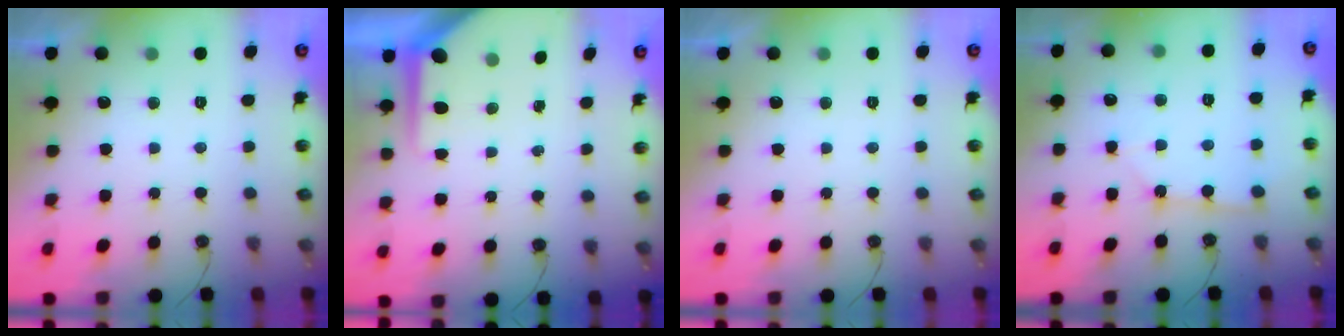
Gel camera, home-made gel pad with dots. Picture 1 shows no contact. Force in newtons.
{"total": 8.1, "press": 8.1, "slide": 0.9}
{"total": 0.0}
{"total": 2.6, "press": 2.6, "slide": 0.2}